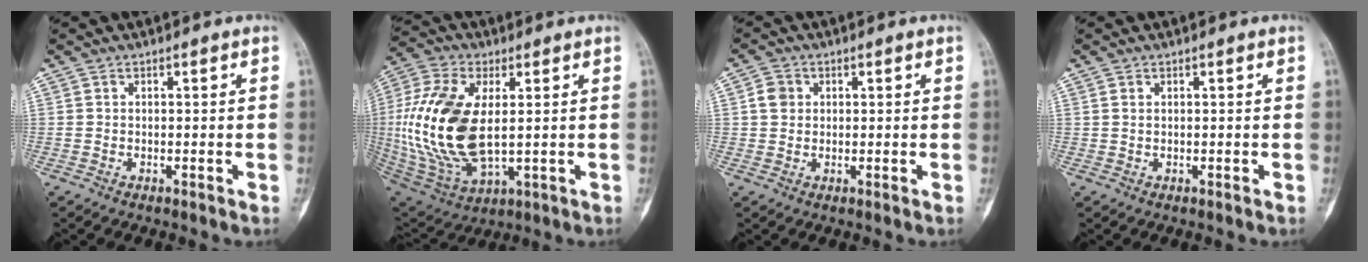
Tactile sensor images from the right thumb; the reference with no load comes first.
{"total": 21.6, "force": [1.3, 11.4, 18.3], "torque": [-0.393, -0.012, 0.033]}
{"total": 3.2, "force": [0.6, 2.8, 1.3], "torque": [-0.007, 0.003, 0.008]}
{"total": 0.6, "force": [0.2, 0.4, 0.4], "torque": [-0.010, 0.003, 0.006]}